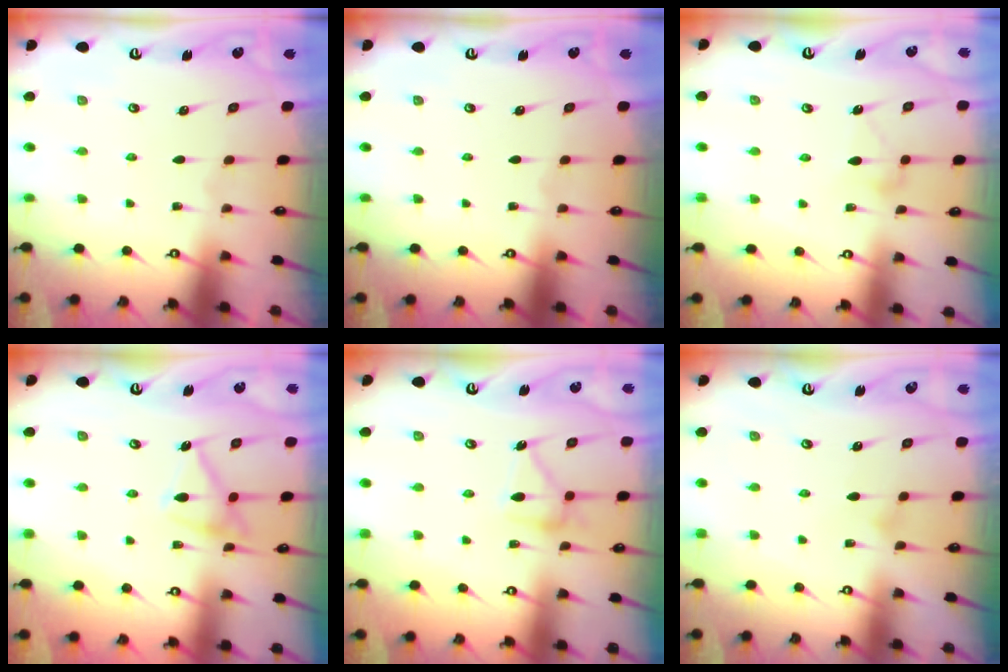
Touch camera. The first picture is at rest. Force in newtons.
{"total": 0.0}
{"total": 7.5, "press": 7.5, "slide": 0.4}
{"total": 14.5, "press": 14.5, "slide": 0.6}
{"total": 14.2, "press": 14.2, "slide": 0.6}
{"total": 3.7, "press": 3.7, "slide": 0.3}